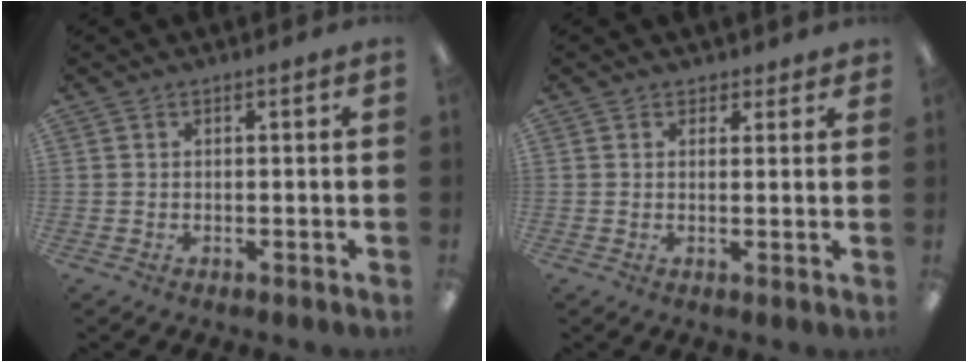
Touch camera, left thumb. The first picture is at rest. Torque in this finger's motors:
{"motor_torque": [-0.44, 0.14, -0.20, 0.00, -0.05]}